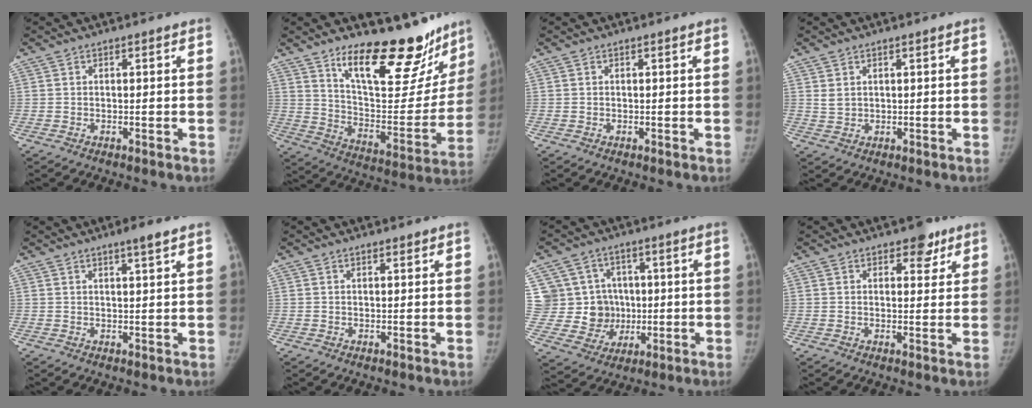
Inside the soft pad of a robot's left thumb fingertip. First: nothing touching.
{"total": 24.4, "force": [17.9, 9.2, 13.7], "torque": [-0.146, -0.111, 0.273]}
{"total": 0.0}
{"total": 1.7, "force": [0.9, 1.1, 0.9], "torque": [-0.015, -0.004, 0.025]}
{"total": 3.0, "force": [2.0, 0.0, 2.2], "torque": [-0.039, -0.012, 0.034]}
{"total": 0.7, "force": [0.6, 0.2, 0.3], "torque": [-0.008, -0.004, 0.009]}
{"total": 12.2, "force": [1.5, 11.4, 4.3], "torque": [-0.031, 0.009, 0.047]}
{"total": 4.2, "force": [2.7, 2.5, 2.1], "torque": [-0.001, -0.013, 0.034]}